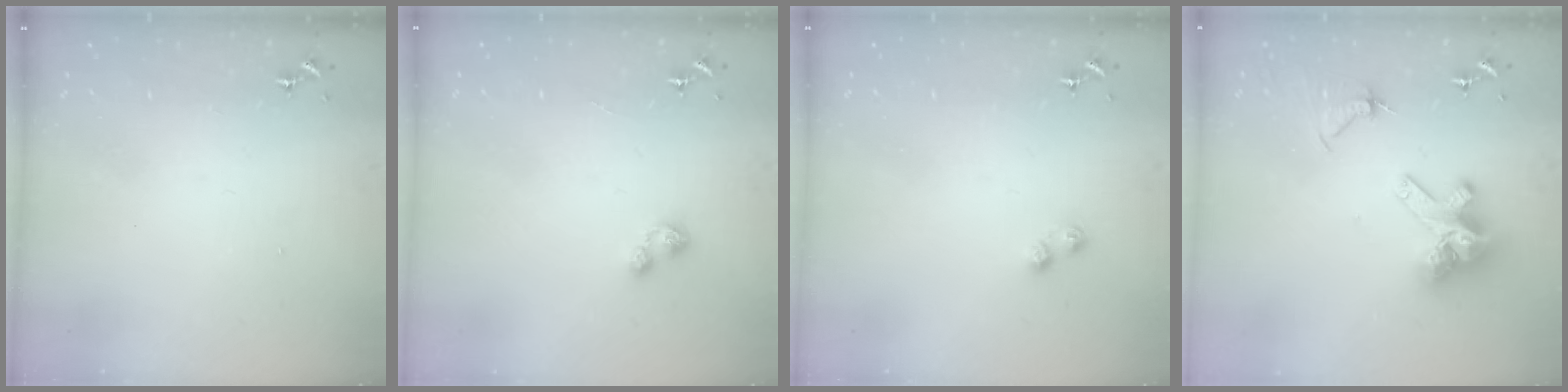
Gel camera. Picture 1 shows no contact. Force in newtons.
{"total": 5.1, "press": 5.1, "slide": 0.7}
{"total": 3.7, "press": 3.6, "slide": 0.4}
{"total": 13.6, "press": 13.5, "slide": 1.5}